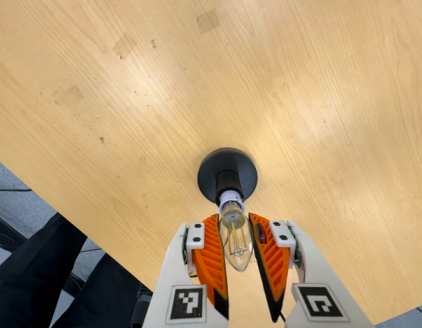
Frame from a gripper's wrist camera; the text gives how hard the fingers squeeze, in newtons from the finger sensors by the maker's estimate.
{"total": 15.5, "left": 16.5, "right": 14.6}